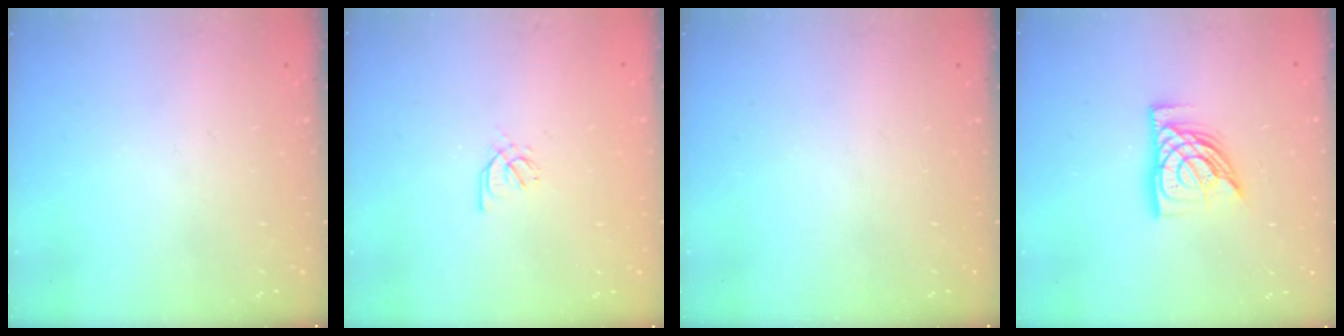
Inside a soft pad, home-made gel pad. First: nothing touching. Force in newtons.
{"total": 2.1, "press": 2.0, "slide": 0.7}
{"total": 0.0}
{"total": 11.3, "press": 11.3, "slide": 1.3}